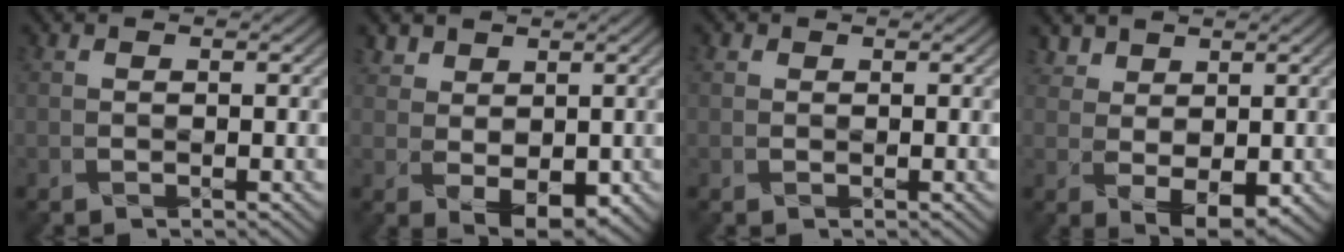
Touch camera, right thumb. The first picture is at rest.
{"total": 4.0, "force": [1.4, 2.9, 2.4], "torque": [-0.053, -0.007, 0.035]}
{"total": 0.7, "force": [0.4, 0.5, 0.1], "torque": [-0.004, 0.001, 0.008]}
{"total": 3.9, "force": [1.7, 2.6, 2.4], "torque": [-0.053, -0.009, 0.042]}